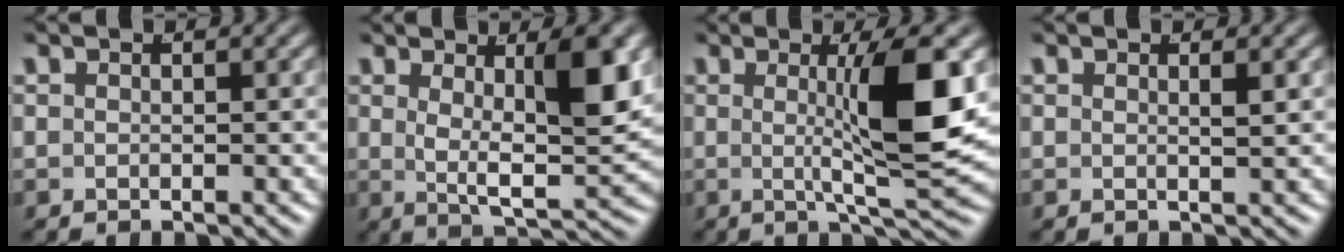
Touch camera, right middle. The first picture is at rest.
{"total": 7.1, "force": [1.1, 1.8, 6.8], "torque": [-0.105, -0.017, 0.027]}
{"total": 8.0, "force": [0.8, 0.5, 7.9], "torque": [-0.125, -0.006, 0.016]}
{"total": 1.0, "force": [0.4, -0.6, 0.7], "torque": [-0.007, -0.004, 0.008]}